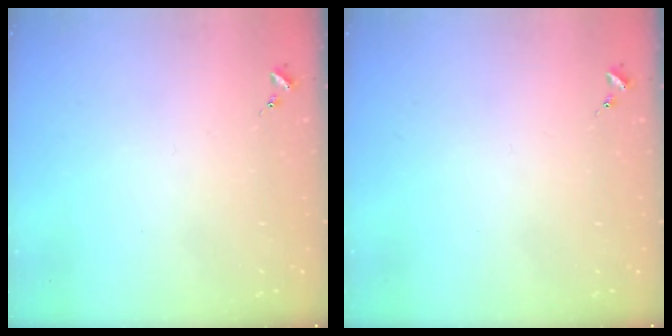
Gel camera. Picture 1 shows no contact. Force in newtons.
{"total": 0.0}